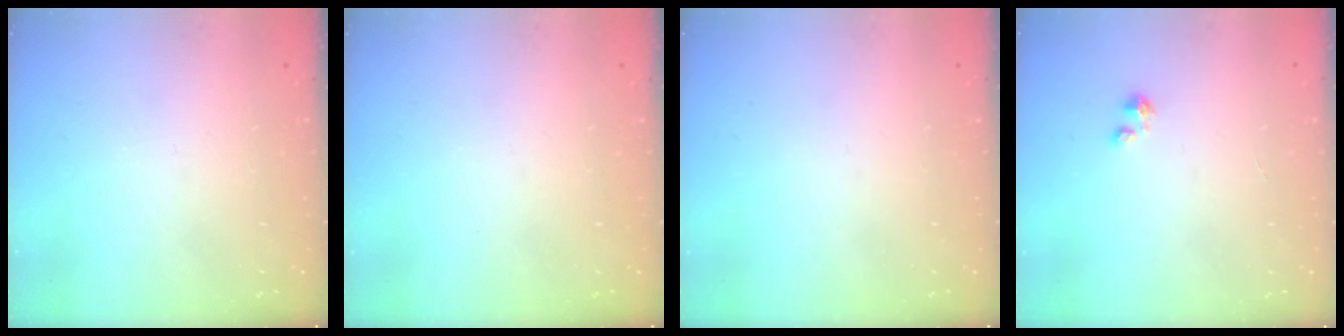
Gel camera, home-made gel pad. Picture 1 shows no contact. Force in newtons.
{"total": 0.0}
{"total": 0.0}
{"total": 0.5, "press": 0.5, "slide": 0.2}